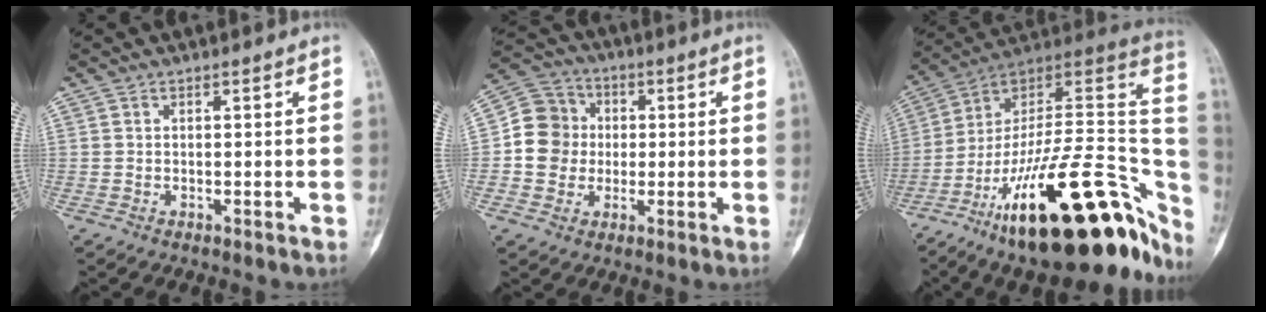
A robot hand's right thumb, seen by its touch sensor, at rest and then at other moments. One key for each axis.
{"total": 10.0, "fx": -0.2, "fy": 9.4, "fz": 3.6, "tx": -0.033, "ty": 0.024, "tz": -0.013}
{"total": 36.4, "fx": -16.5, "fy": 13.1, "fz": 29.7, "tx": -0.347, "ty": 0.077, "tz": -0.258}